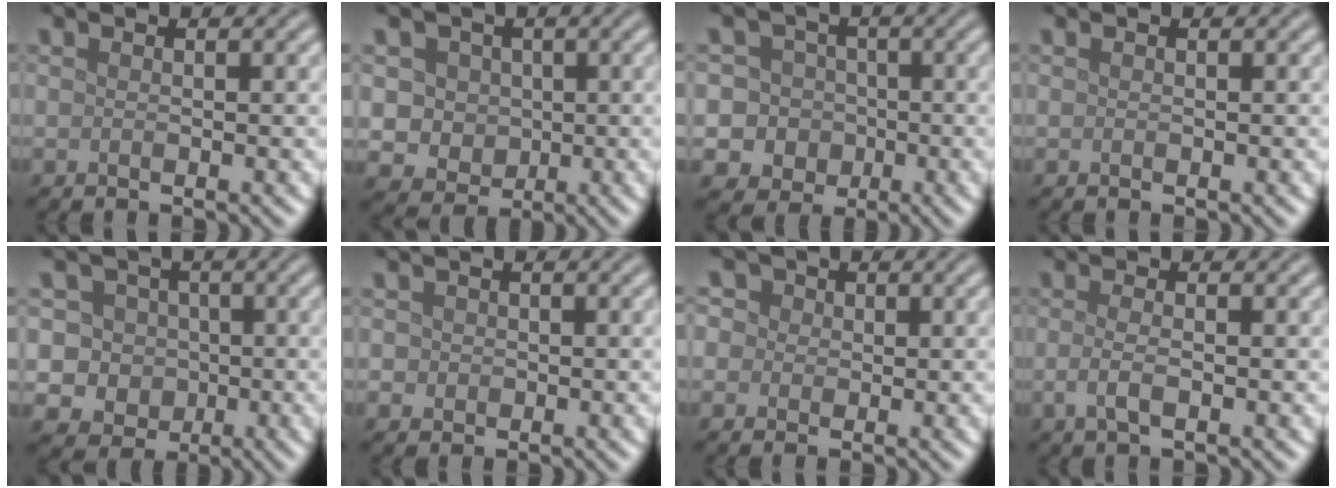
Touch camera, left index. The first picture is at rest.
{"total": 3.8, "force": [0.3, 3.5, 1.4], "torque": [-0.019, 0.005, -0.005]}
{"total": 7.8, "force": [-1.4, 7.4, 2.0], "torque": [-0.022, 0.018, -0.060]}
{"total": 0.0}
{"total": 5.9, "force": [0.1, 5.5, 2.1], "torque": [-0.016, 0.026, -0.029]}
{"total": 1.3, "force": [0.1, 1.3, 0.4], "torque": [0.003, -0.002, -0.001]}
{"total": 4.8, "force": [1.9, 3.9, 2.0], "torque": [-0.027, 0.033, 0.001]}
{"total": 2.0, "force": [-0.4, 0.7, 1.8], "torque": [-0.040, -0.005, -0.014]}